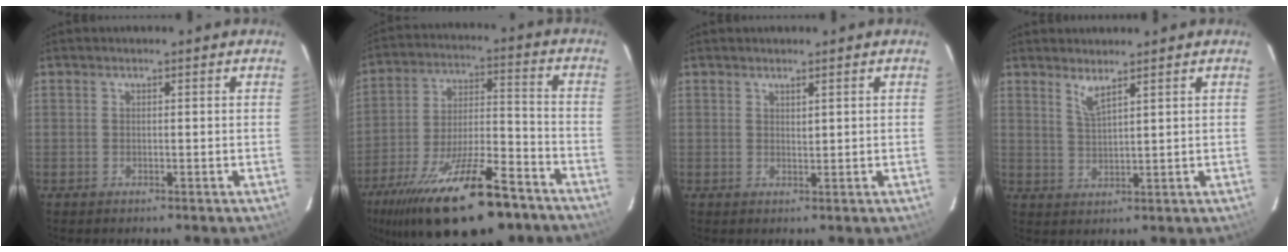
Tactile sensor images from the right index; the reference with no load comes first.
{"total": 24.3, "force": [-17.1, 7.4, 15.6], "torque": [-0.287, -0.031, -0.266]}
{"total": 0.9, "force": [0.7, 0.3, 0.6], "torque": [-0.009, 0.002, 0.013]}
{"total": 3.1, "force": [2.4, 0.2, 1.9], "torque": [-0.039, -0.003, 0.045]}